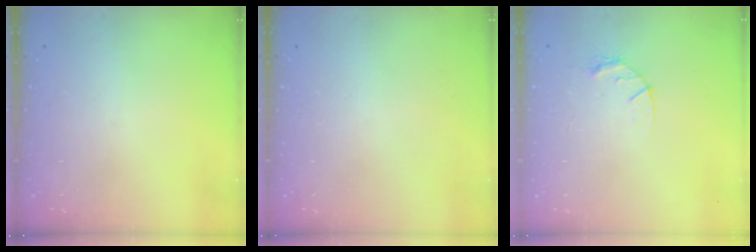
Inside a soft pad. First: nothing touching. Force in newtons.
{"total": 0.0}
{"total": 3.9, "press": 3.9, "slide": 0.5}